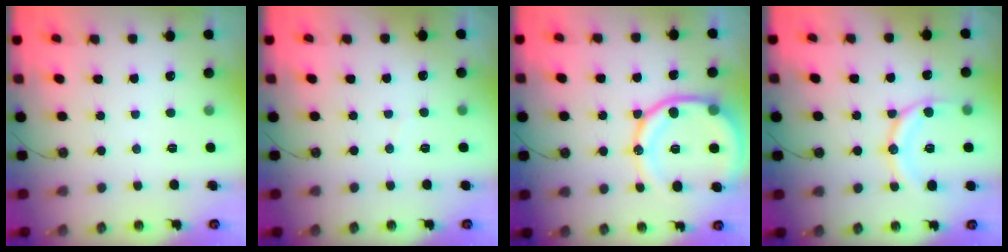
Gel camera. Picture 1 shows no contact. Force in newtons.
{"total": 1.7, "press": 1.7, "slide": 0.1}
{"total": 18.2, "press": 18.1, "slide": 2.0}
{"total": 13.5, "press": 13.4, "slide": 1.5}